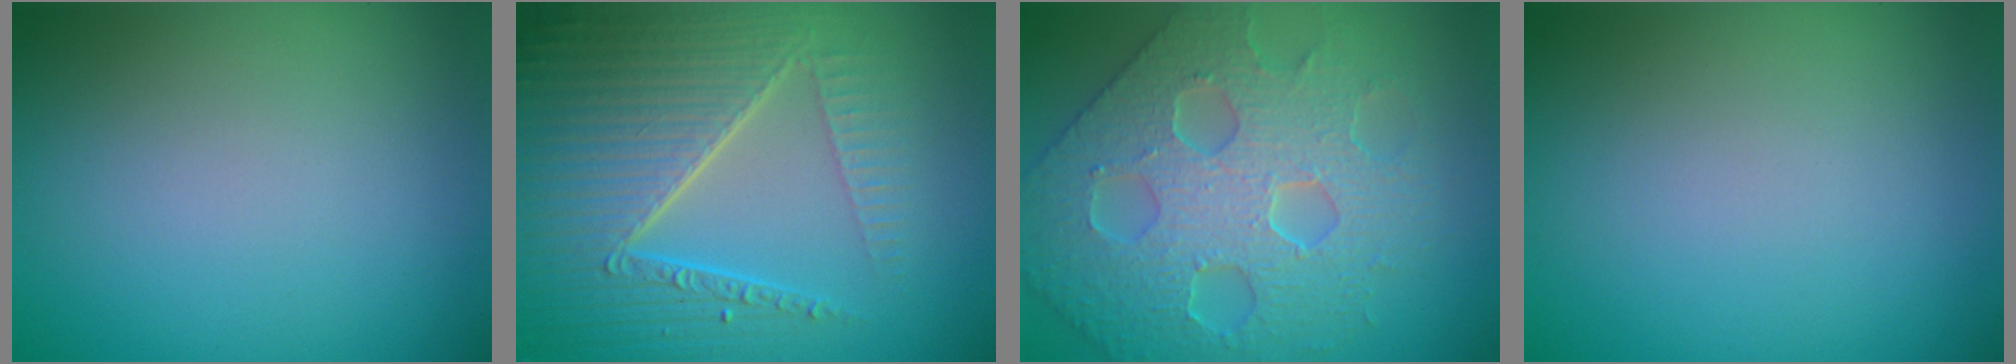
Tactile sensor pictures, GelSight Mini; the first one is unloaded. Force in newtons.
{"total": 8.2, "press": 5.9, "slide": 5.6}
{"total": 6.9, "press": 6.1, "slide": 3.3}
{"total": 0.0}